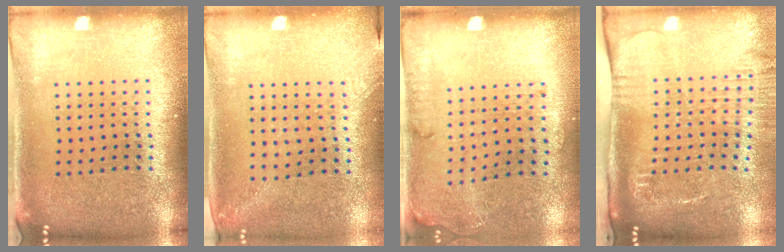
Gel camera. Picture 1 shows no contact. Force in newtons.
{"total": 1.3, "press": 1.0, "slide": 0.8}
{"total": 1.7, "press": 1.2, "slide": 1.2}
{"total": 2.8, "press": 2.1, "slide": 1.8}